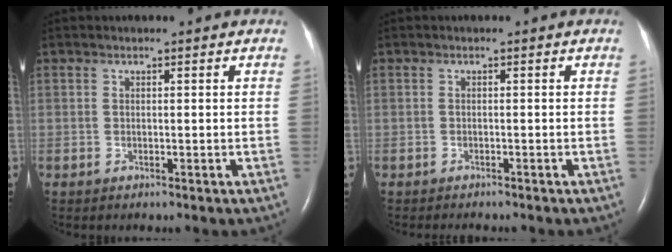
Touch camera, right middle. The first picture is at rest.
{"total": 2.2, "force": [-2.0, 0.5, 0.9], "torque": [-0.015, -0.005, -0.021]}